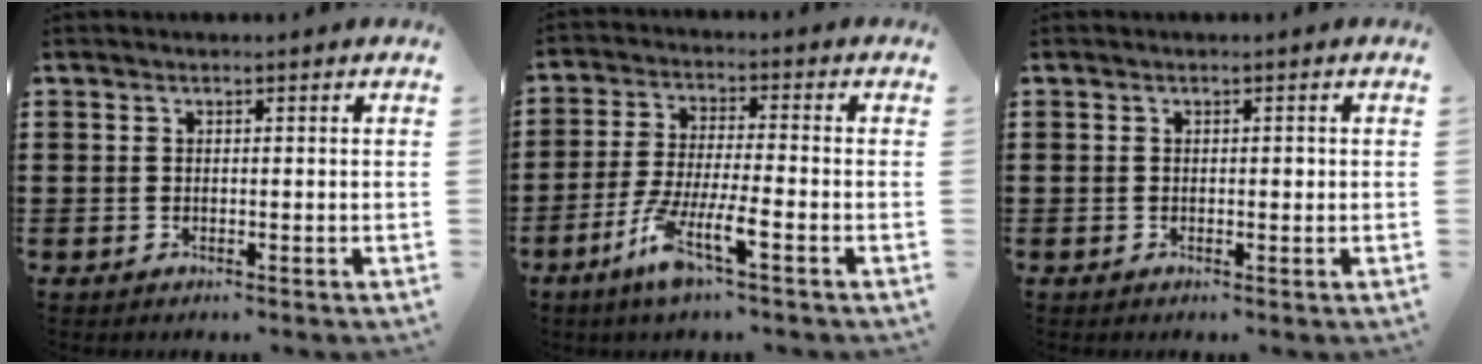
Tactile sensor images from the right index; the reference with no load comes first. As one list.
[{"total": 7.9, "force": [-4.7, 0.8, 6.3], "torque": [-0.141, -0.015, -0.092]}, {"total": 0.5, "force": [0.0, 0.3, 0.4], "torque": [-0.008, 0.000, 0.000]}]